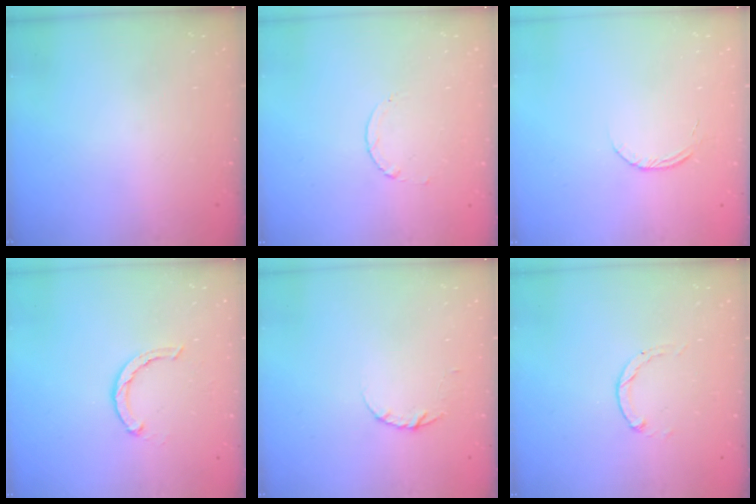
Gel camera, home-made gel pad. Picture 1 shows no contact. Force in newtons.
{"total": 2.3, "press": 2.3, "slide": 0.3}
{"total": 4.2, "press": 4.2, "slide": 0.4}
{"total": 2.3, "press": 2.3, "slide": 0.3}
{"total": 3.4, "press": 3.4, "slide": 0.4}
{"total": 0.7, "press": 0.6, "slide": 0.2}